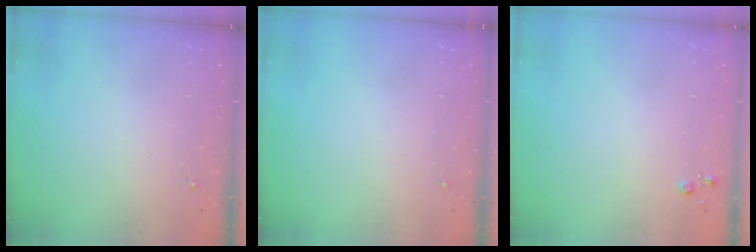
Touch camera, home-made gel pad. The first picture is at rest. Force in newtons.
{"total": 0.0}
{"total": 3.6, "press": 3.6, "slide": 0.4}